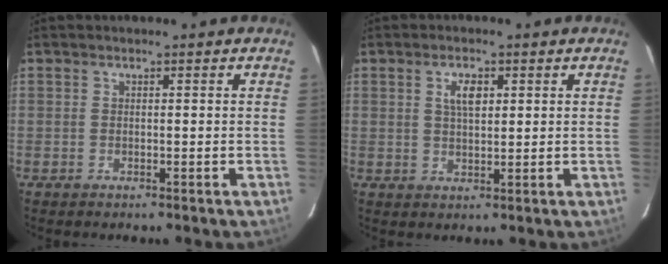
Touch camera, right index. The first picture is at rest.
{"total": 3.6, "force": [1.2, 1.6, 3.0], "torque": [-0.055, 0.005, 0.022]}